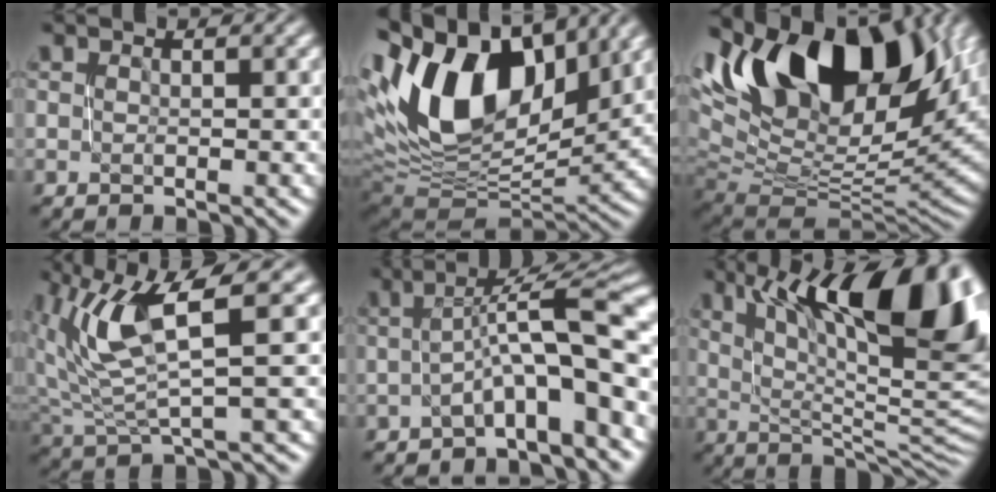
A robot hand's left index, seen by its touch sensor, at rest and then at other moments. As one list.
[{"total": 14.9, "force": [5.1, 9.0, 10.7], "torque": [-0.209, 0.021, 0.092]}, {"total": 16.6, "force": [8.3, 8.3, 11.8], "torque": [-0.195, 0.030, 0.144]}, {"total": 6.4, "force": [2.4, 1.6, 5.7], "torque": [-0.130, 0.002, 0.051]}, {"total": 8.5, "force": [-1.7, 1.8, 8.1], "torque": [-0.113, 0.028, -0.033]}, {"total": 16.0, "force": [7.1, 5.6, 13.2], "torque": [-0.174, 0.015, 0.124]}]